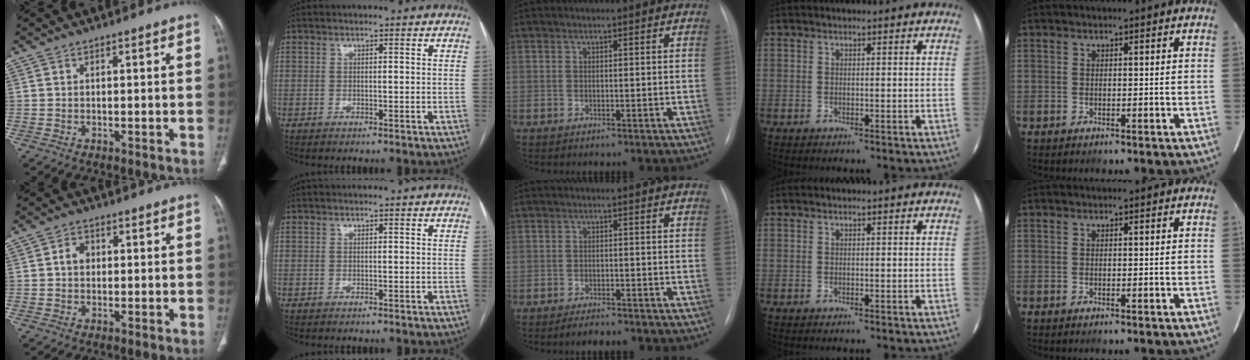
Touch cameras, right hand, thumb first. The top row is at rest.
{"thumb": {"total": 2.6, "force": [0.2, 2.1, 1.5], "torque": [-0.017, 0.008, 0.001]}, "middle": {"total": 2.3, "force": [-2.0, 0.7, 0.9], "torque": [-0.020, -0.003, -0.029]}}